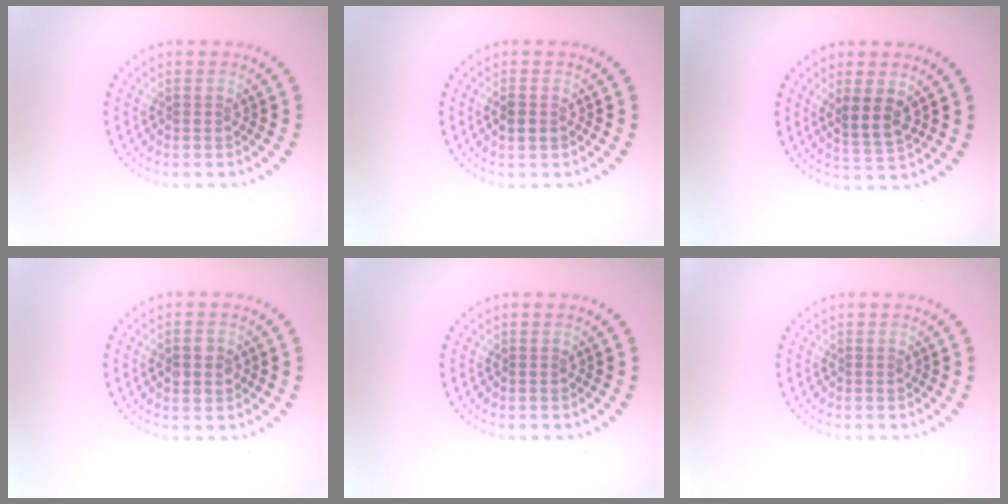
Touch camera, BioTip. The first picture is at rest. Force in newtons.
{"total": 1.4, "press": 1.4, "slide": 0.3}
{"total": 2.8, "press": 2.5, "slide": 1.3}
{"total": 2.5, "press": 2.5, "slide": 0.1}
{"total": 0.0}
{"total": 0.0}